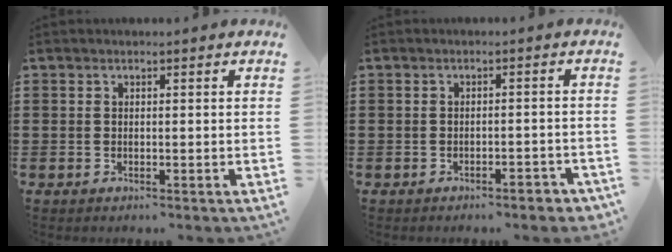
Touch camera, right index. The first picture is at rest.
{"total": 1.7, "force": [-1.5, 0.3, 0.9], "torque": [-0.019, -0.001, -0.029]}